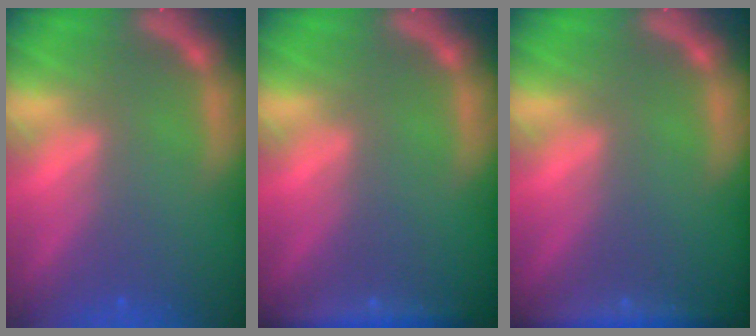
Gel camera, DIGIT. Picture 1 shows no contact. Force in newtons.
{"total": 3.0}
{"total": 3.5}